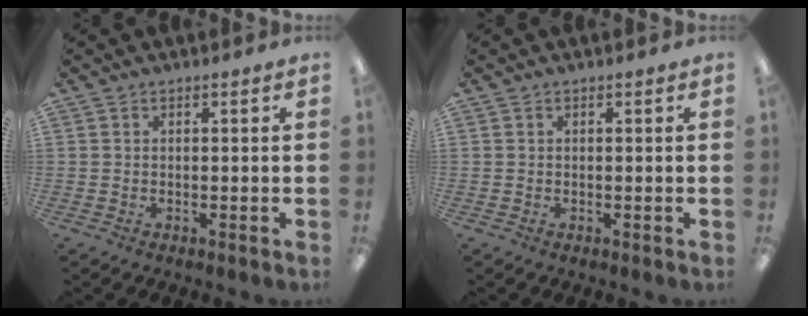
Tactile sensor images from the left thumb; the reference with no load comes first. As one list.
[{"total": 0.0}]